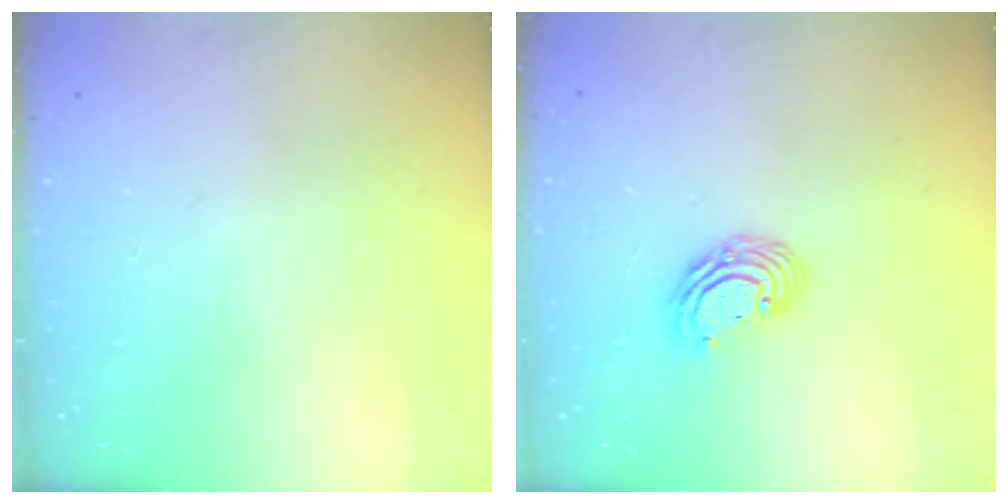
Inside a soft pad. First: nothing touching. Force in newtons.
{"total": 7.6, "press": 7.6, "slide": 0.9}